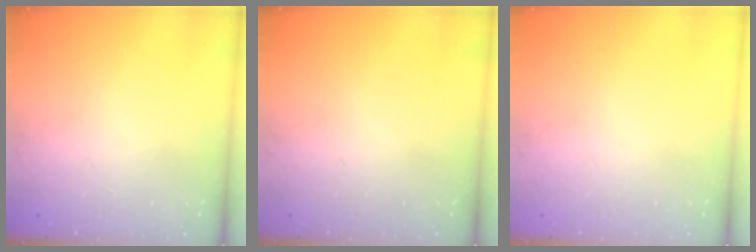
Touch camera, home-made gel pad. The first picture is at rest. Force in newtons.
{"total": 0.0}
{"total": 0.0}